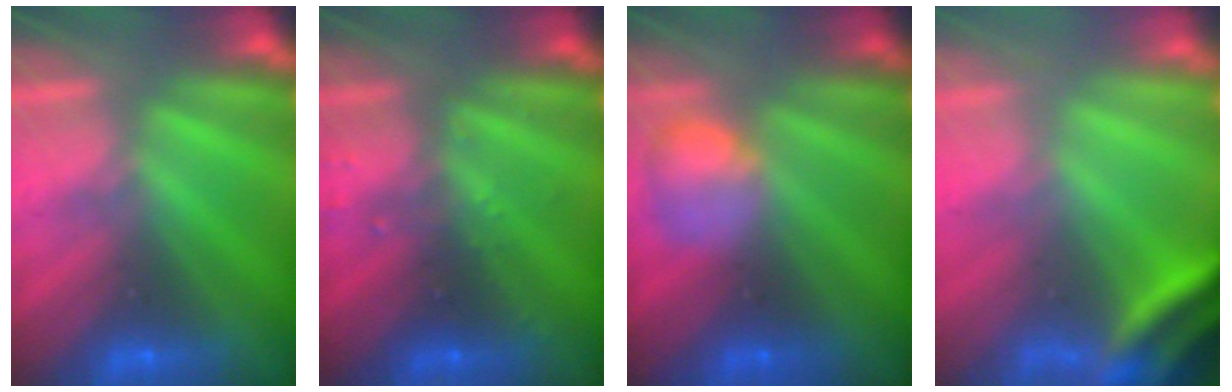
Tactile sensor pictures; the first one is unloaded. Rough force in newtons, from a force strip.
{"total": 2.9}
{"total": 2.3}
{"total": 4.1}